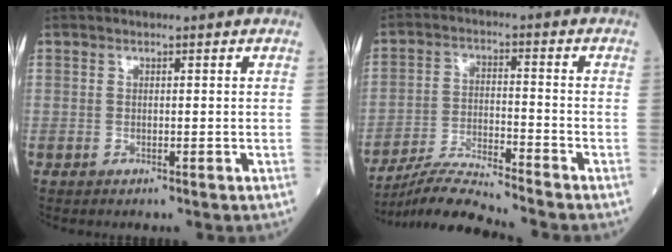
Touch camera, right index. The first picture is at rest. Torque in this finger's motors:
{"motor_torque": [-0.20, -0.29, 0.08, 0.02]}